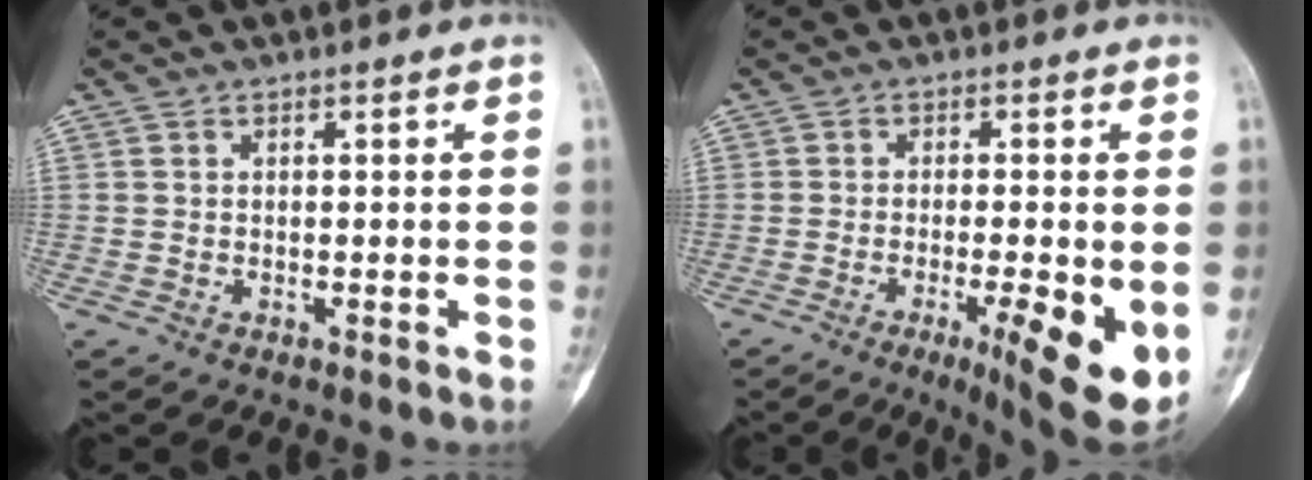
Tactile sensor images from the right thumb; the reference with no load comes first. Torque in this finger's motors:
{"motor_torque": [-0.54, 0.71, 0.02, -0.10, 0.10]}